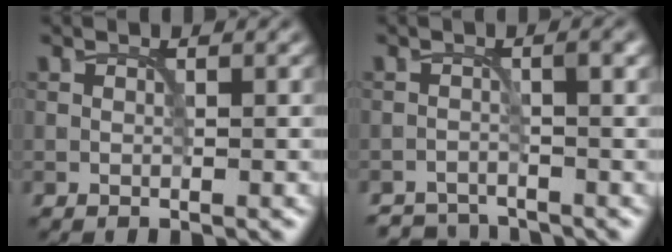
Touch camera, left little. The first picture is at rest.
{"total": 2.9, "force": [-2.7, 0.6, 0.8], "torque": [-0.009, -0.003, -0.053]}